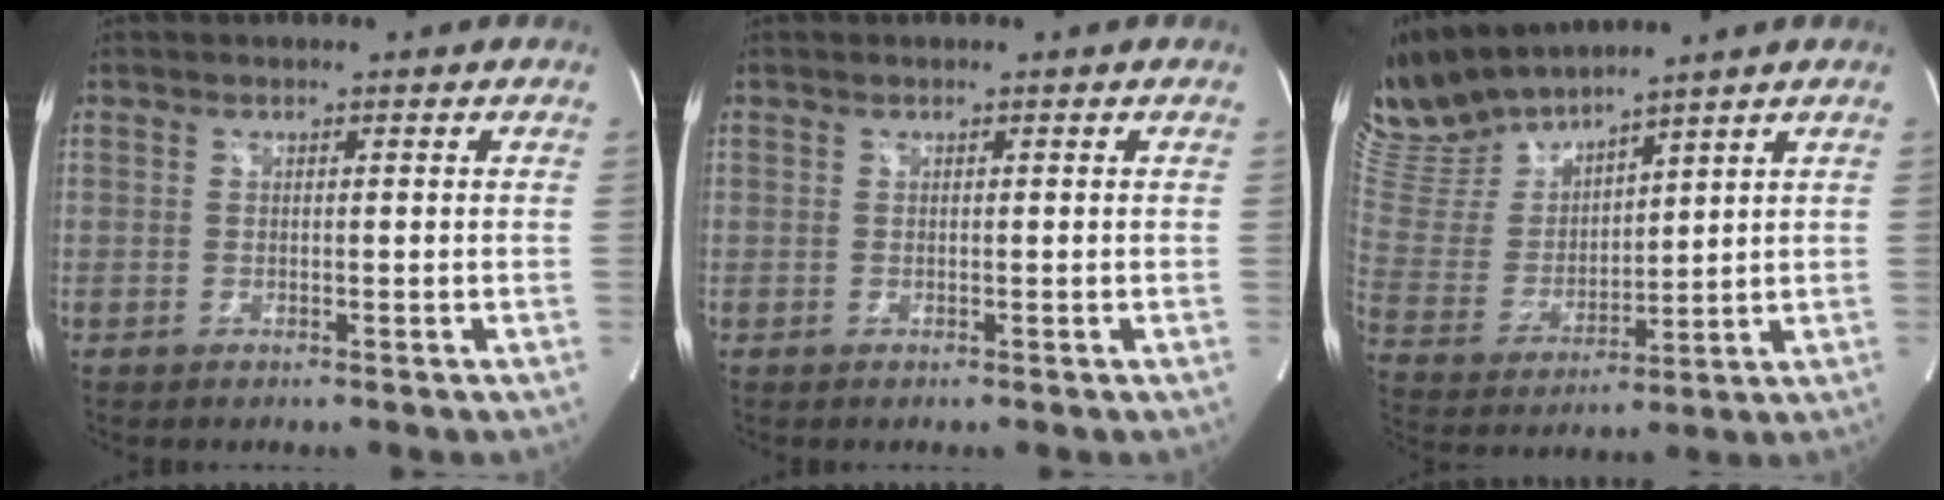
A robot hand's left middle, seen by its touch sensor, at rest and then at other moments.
{"total": 0.0}
{"total": 12.1, "force": [11.4, 1.6, 3.5], "torque": [-0.088, 0.003, 0.246]}